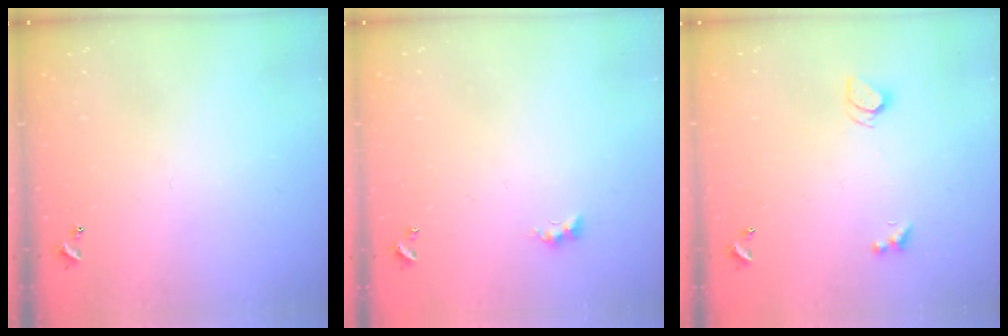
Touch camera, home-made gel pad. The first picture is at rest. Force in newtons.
{"total": 2.7, "press": 2.6, "slide": 0.6}
{"total": 2.5, "press": 2.4, "slide": 0.6}